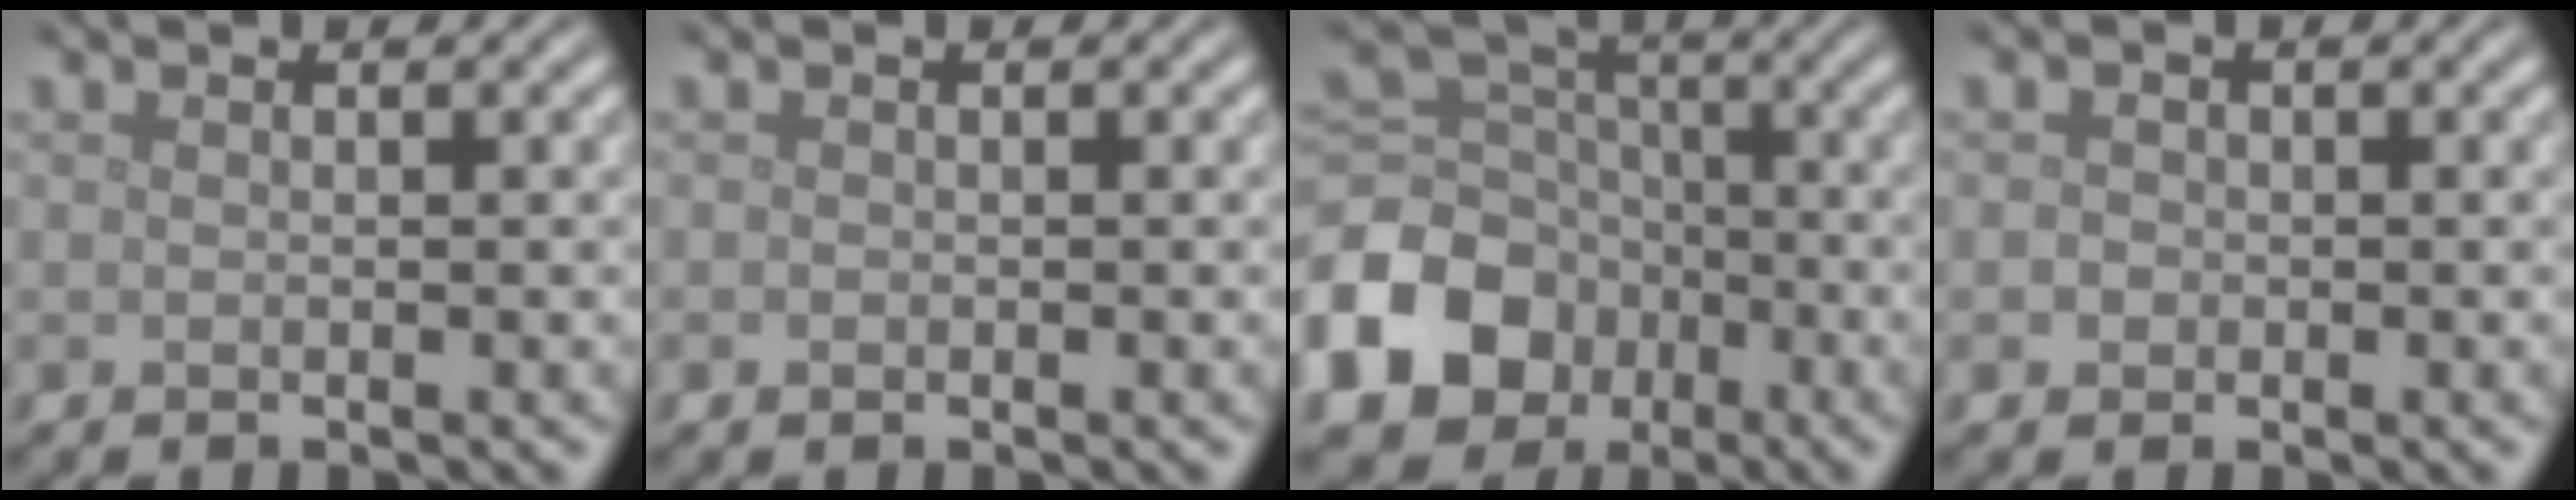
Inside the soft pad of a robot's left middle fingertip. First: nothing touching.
{"total": 0.0}
{"total": 13.2, "force": [-6.1, 10.6, 4.9], "torque": [-0.140, -0.030, -0.127]}
{"total": 1.1, "force": [0.0, 1.0, 0.3], "torque": [0.001, 0.000, -0.005]}